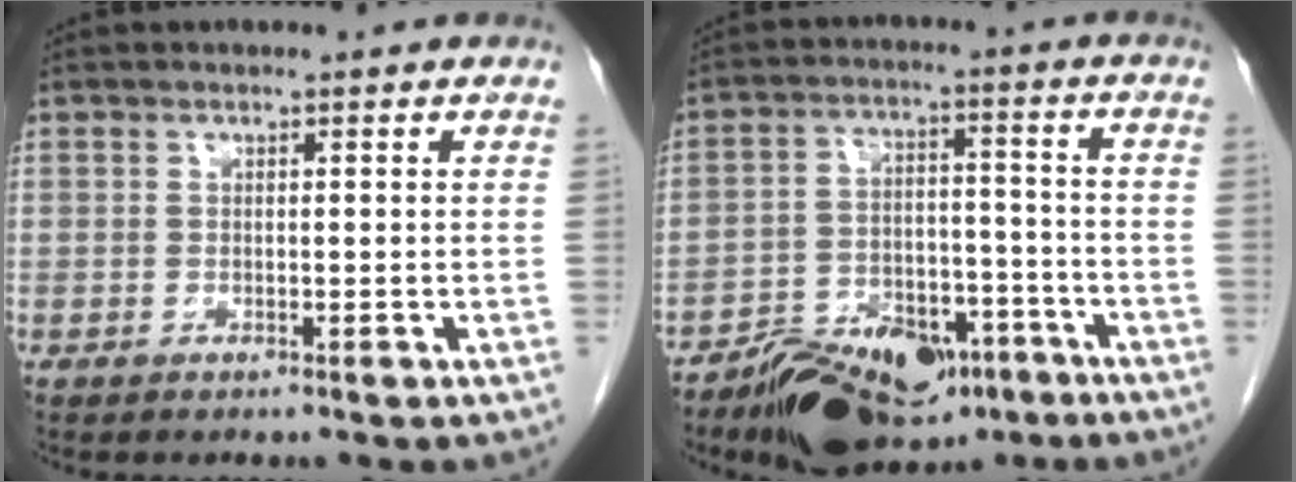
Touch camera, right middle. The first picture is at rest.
{"total": 13.6, "force": [-9.7, 6.4, 7.0], "torque": [-0.102, 0.009, -0.157]}